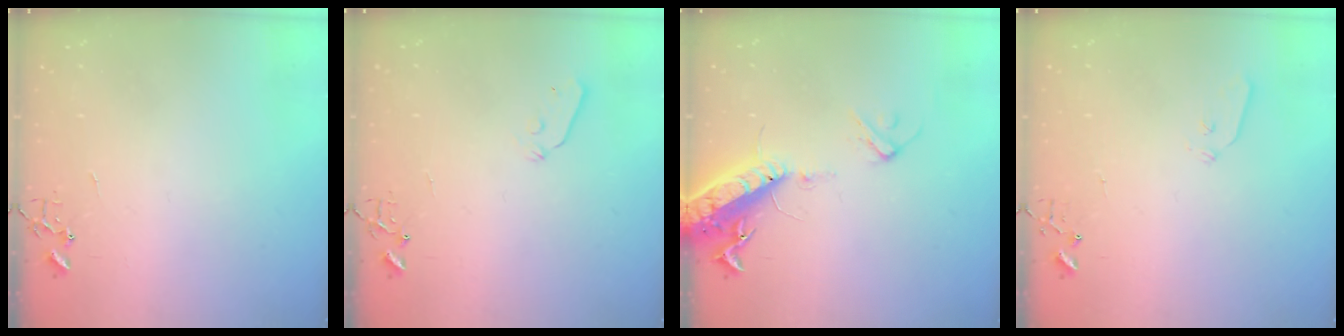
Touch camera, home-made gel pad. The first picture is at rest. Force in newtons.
{"total": 4.0, "press": 4.0, "slide": 0.5}
{"total": 15.6, "press": 15.2, "slide": 3.5}
{"total": 4.4, "press": 4.4, "slide": 0.7}